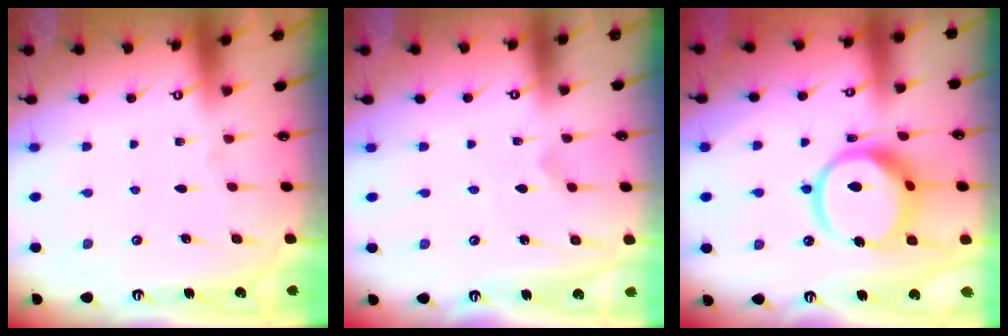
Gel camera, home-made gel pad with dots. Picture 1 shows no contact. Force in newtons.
{"total": 1.7, "press": 1.6, "slide": 0.2}
{"total": 16.2, "press": 16.1, "slide": 1.8}